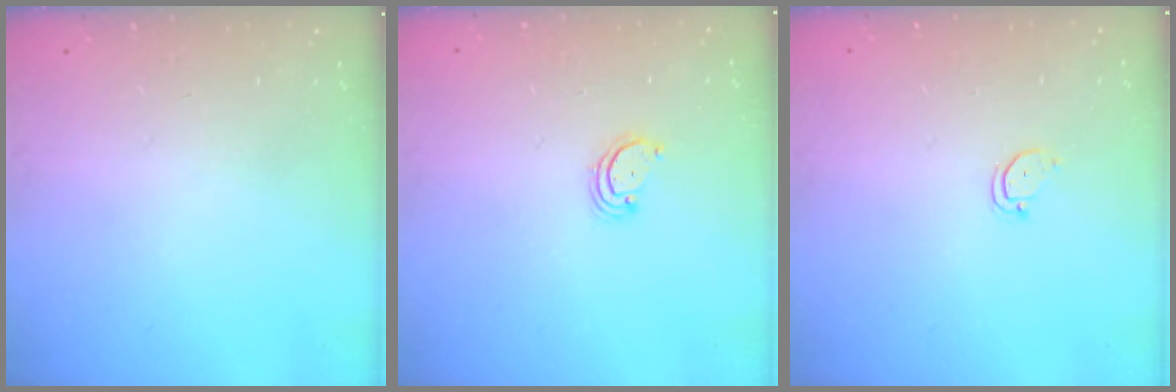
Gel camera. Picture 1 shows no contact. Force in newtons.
{"total": 2.8, "press": 2.8, "slide": 0.3}
{"total": 2.4, "press": 2.4, "slide": 0.2}